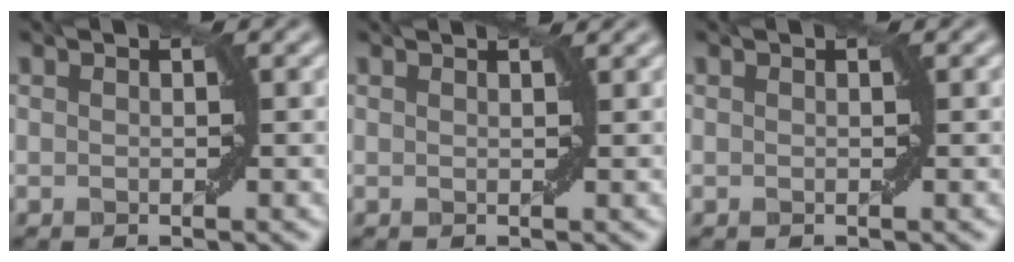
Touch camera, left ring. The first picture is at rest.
{"total": 1.0, "force": [0.9, 0.0, 0.3], "torque": [-0.005, -0.003, 0.011]}
{"total": 0.0}